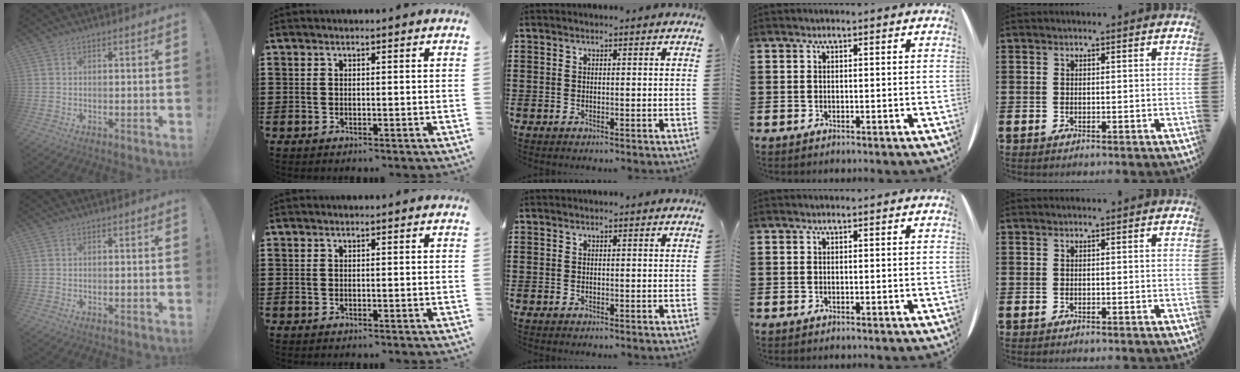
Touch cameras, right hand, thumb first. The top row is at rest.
{}